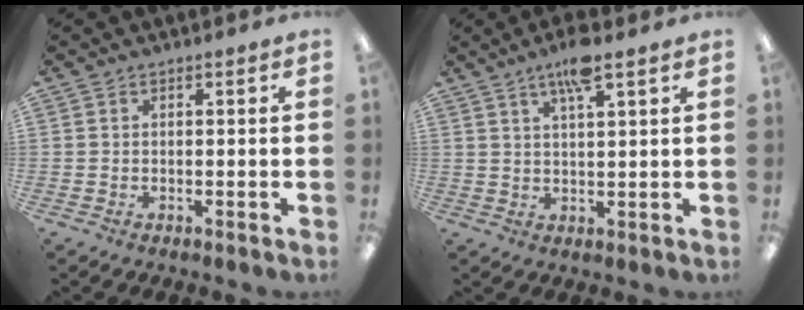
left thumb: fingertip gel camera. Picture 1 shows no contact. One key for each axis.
{"total": 6.6, "fx": 4.4, "fy": 1.0, "fz": 4.8, "tx": -0.089, "ty": -0.009, "tz": 0.072}